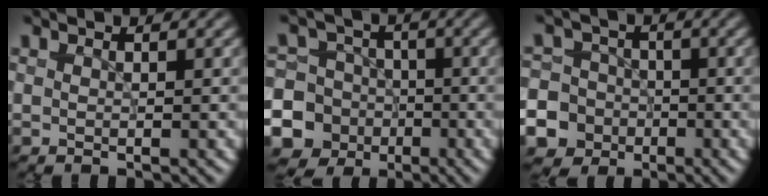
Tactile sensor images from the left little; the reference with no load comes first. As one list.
[{"total": 13.6, "force": [-4.7, 12.5, 2.9], "torque": [-0.091, -0.027, -0.100]}, {"total": 12.5, "force": [-5.8, 10.9, 2.2], "torque": [-0.072, -0.035, -0.118]}]